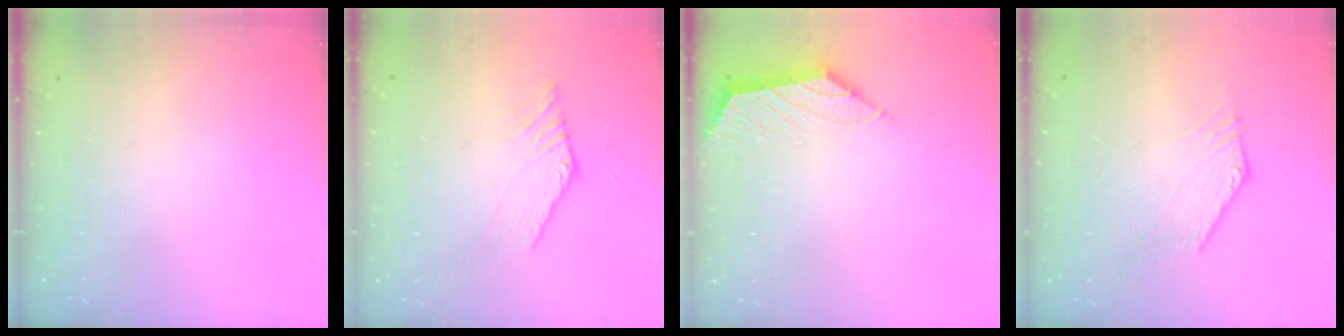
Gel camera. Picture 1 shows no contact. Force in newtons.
{"total": 2.1, "press": 2.1, "slide": 0.2}
{"total": 2.0, "press": 1.9, "slide": 0.3}
{"total": 0.0}